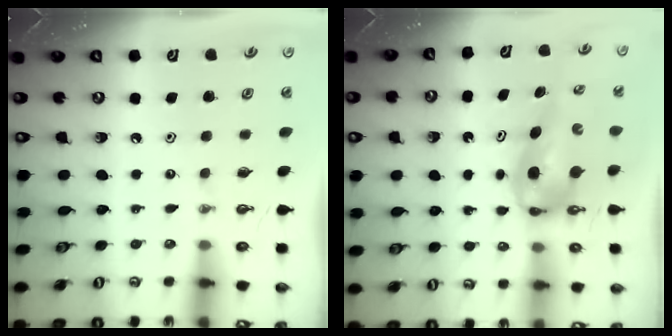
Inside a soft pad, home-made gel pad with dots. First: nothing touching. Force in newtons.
{"total": 8.1, "press": 7.3, "slide": 3.4}